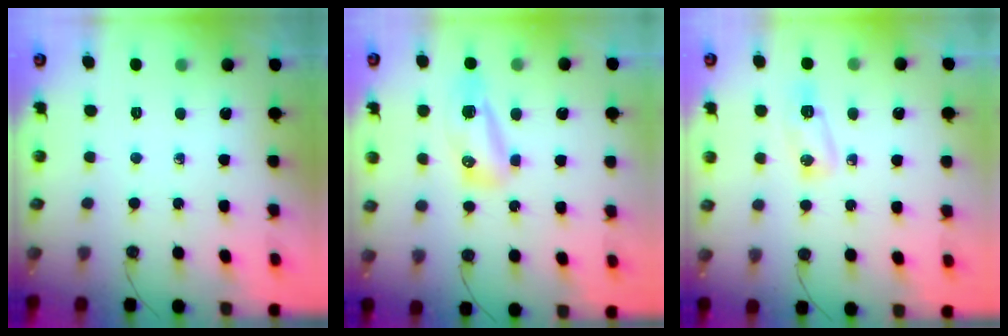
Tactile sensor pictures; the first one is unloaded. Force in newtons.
{"total": 12.0, "press": 9.9, "slide": 6.8}
{"total": 5.9, "press": 5.8, "slide": 0.6}